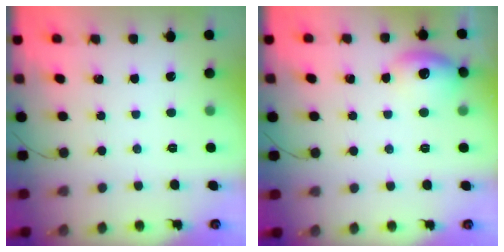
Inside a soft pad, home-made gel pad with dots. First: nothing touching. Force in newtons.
{"total": 10.0, "press": 9.9, "slide": 1.3}